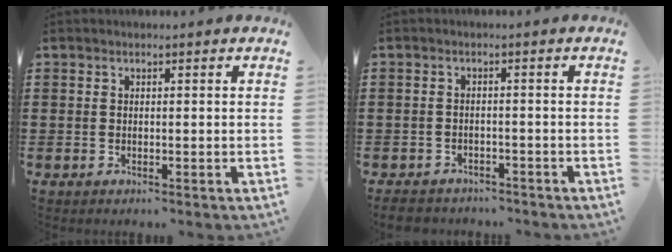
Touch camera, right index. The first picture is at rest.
{"total": 2.5, "force": [-2.3, 0.7, 0.1], "torque": [-0.015, 0.000, -0.053]}